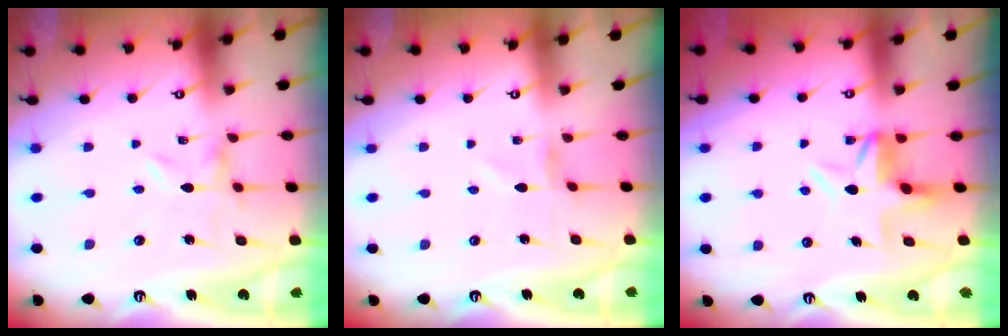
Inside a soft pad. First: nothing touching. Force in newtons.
{"total": 0.0}
{"total": 7.0, "press": 6.7, "slide": 2.0}